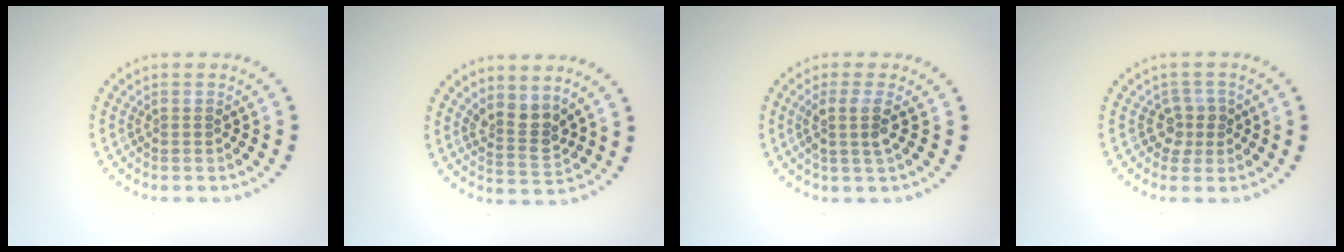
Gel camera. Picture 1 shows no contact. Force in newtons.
{"total": 2.7, "press": 2.2, "slide": 1.6}
{"total": 2.3, "press": 1.8, "slide": 1.4}
{"total": 1.9, "press": 1.5, "slide": 1.1}